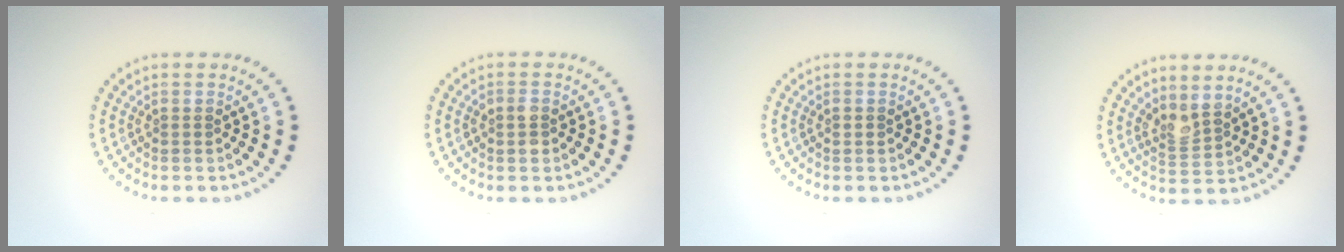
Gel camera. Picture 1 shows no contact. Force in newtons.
{"total": 1.4, "press": 1.4, "slide": 0.2}
{"total": 0.6, "press": 0.6, "slide": 0.1}
{"total": 2.1, "press": 1.6, "slide": 1.4}